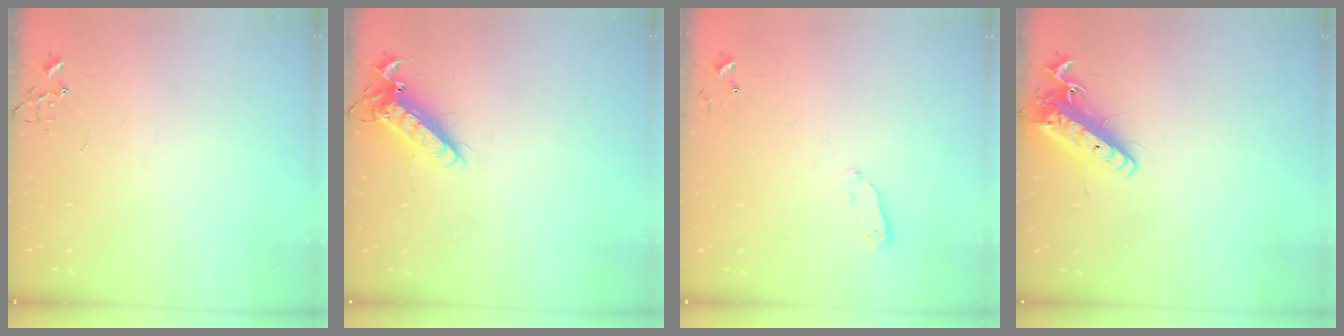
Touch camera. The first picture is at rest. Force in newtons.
{"total": 12.6, "press": 12.4, "slide": 2.4}
{"total": 2.9, "press": 2.9, "slide": 0.4}
{"total": 14.5, "press": 14.2, "slide": 2.8}